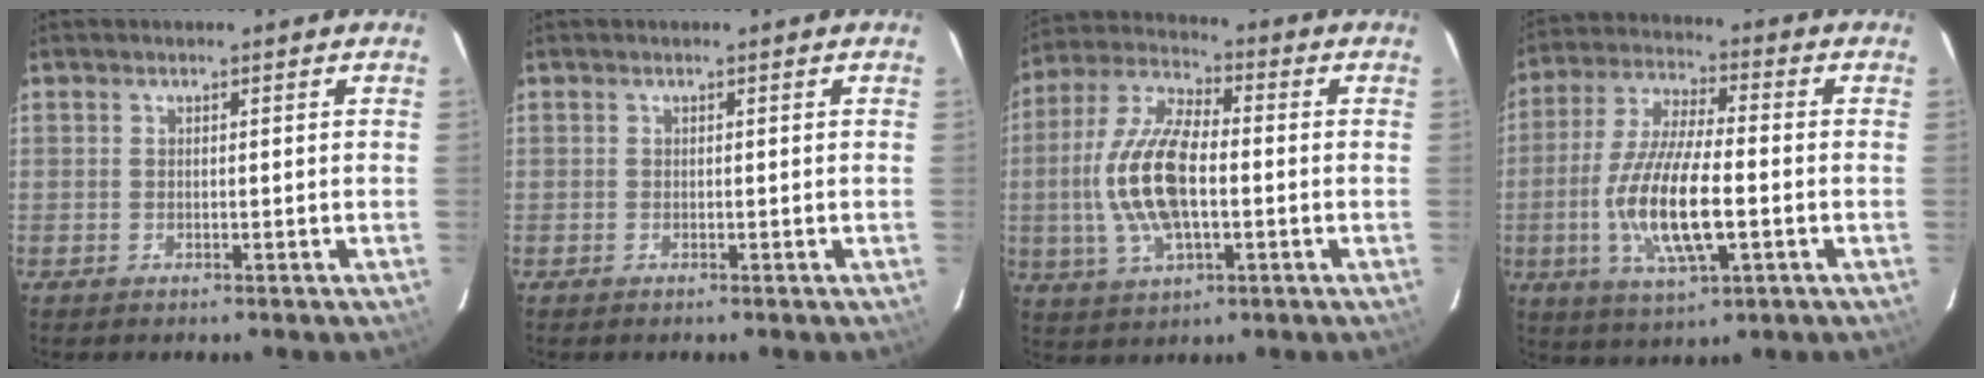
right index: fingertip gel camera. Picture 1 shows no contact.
{"total": 0.0}
{"total": 14.7, "force": [-1.4, 6.4, 13.1], "torque": [-0.276, 0.007, -0.026]}
{"total": 15.0, "force": [-3.3, 4.1, 14.0], "torque": [-0.287, -0.010, -0.062]}